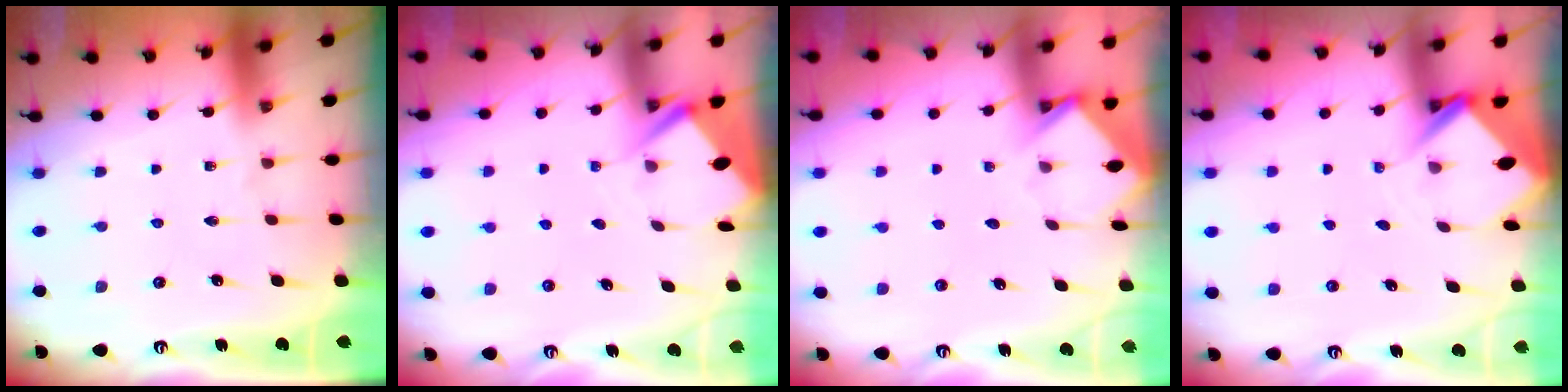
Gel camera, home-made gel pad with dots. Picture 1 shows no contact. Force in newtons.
{"total": 2.9, "press": 2.9, "slide": 0.4}
{"total": 4.7, "press": 4.7, "slide": 0.3}
{"total": 3.8, "press": 3.8, "slide": 0.3}